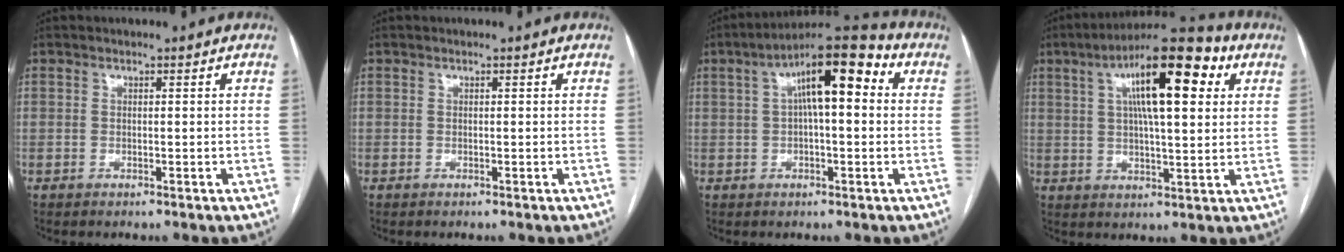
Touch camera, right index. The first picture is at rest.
{"total": 0.0}
{"total": 12.6, "force": [3.0, 3.3, 11.8], "torque": [-0.186, 0.047, 0.039]}
{"total": 16.0, "force": [5.9, 3.7, 14.5], "torque": [-0.232, 0.034, 0.088]}